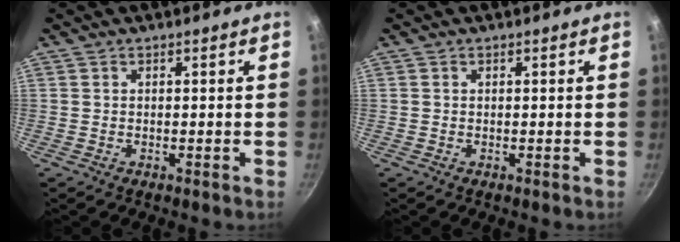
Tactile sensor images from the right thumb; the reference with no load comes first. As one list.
[{"total": 0.0}]